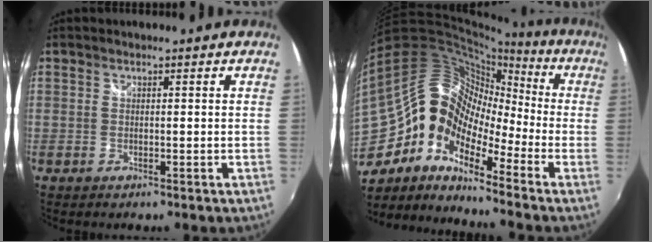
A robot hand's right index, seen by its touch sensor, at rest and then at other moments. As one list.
[{"total": 19.4, "force": [-8.4, 12.2, 12.5], "torque": [-0.237, -0.007, -0.179]}]